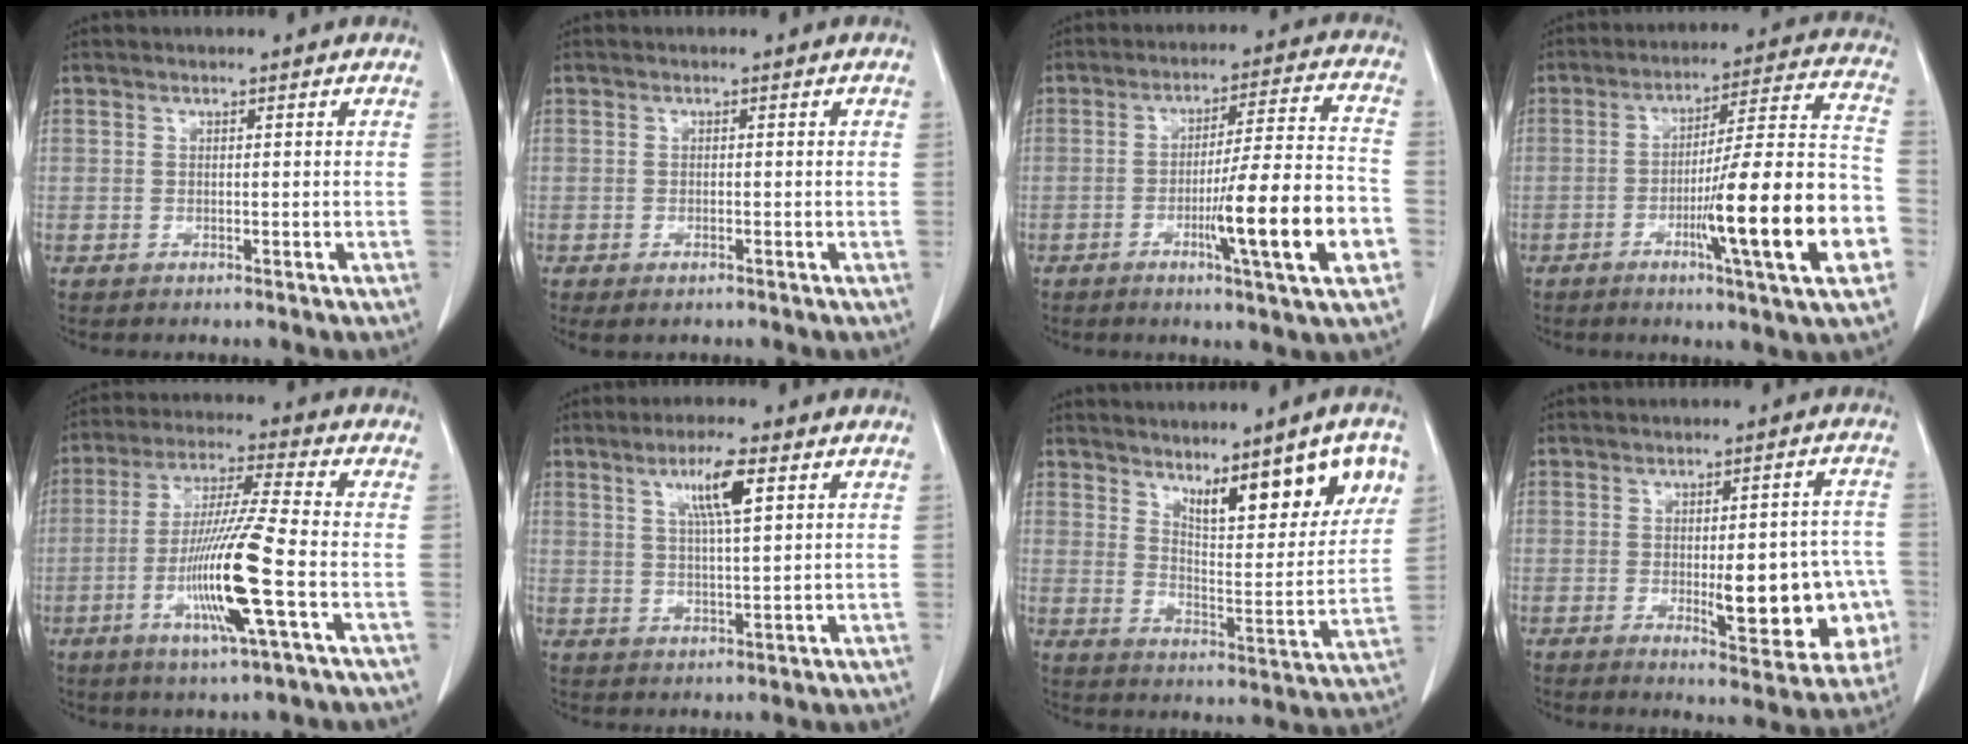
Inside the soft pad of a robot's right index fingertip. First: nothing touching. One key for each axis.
{"total": 1.9, "fx": -1.2, "fy": 0.7, "fz": 1.2, "tx": -0.023, "ty": -0.004, "tz": -0.016}
{"total": 14.3, "fx": -4.5, "fy": -0.1, "fz": 13.6, "tx": -0.211, "ty": -0.008, "tz": -0.073}
{"total": 18.5, "fx": -5.8, "fy": 0.1, "fz": 17.6, "tx": -0.238, "ty": 0.004, "tz": -0.088}
{"total": 13.5, "fx": -3.9, "fy": -0.6, "fz": 12.9, "tx": -0.255, "ty": -0.014, "tz": -0.080}
{"total": 6.6, "fx": 2.9, "fy": 0.5, "fz": 5.9, "tx": -0.107, "ty": 0.002, "tz": 0.051}
{"total": 15.3, "fx": 8.5, "fy": 3.3, "fz": 12.3, "tx": -0.164, "ty": -0.001, "tz": 0.135}
{"total": 12.9, "fx": -2.6, "fy": 4.0, "fz": 12.0, "tx": -0.127, "ty": 0.011, "tz": -0.023}